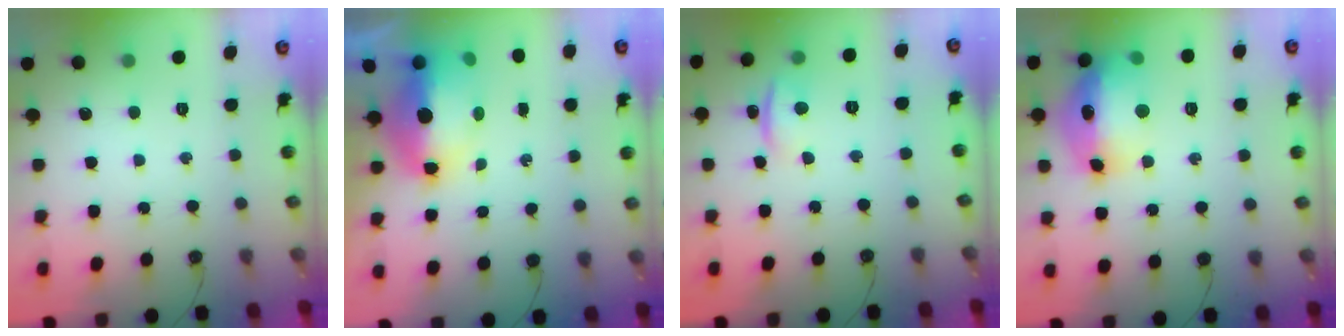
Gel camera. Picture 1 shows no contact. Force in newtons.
{"total": 10.4, "press": 10.3, "slide": 1.1}
{"total": 1.6, "press": 1.4, "slide": 0.7}
{"total": 17.7, "press": 17.7, "slide": 1.5}